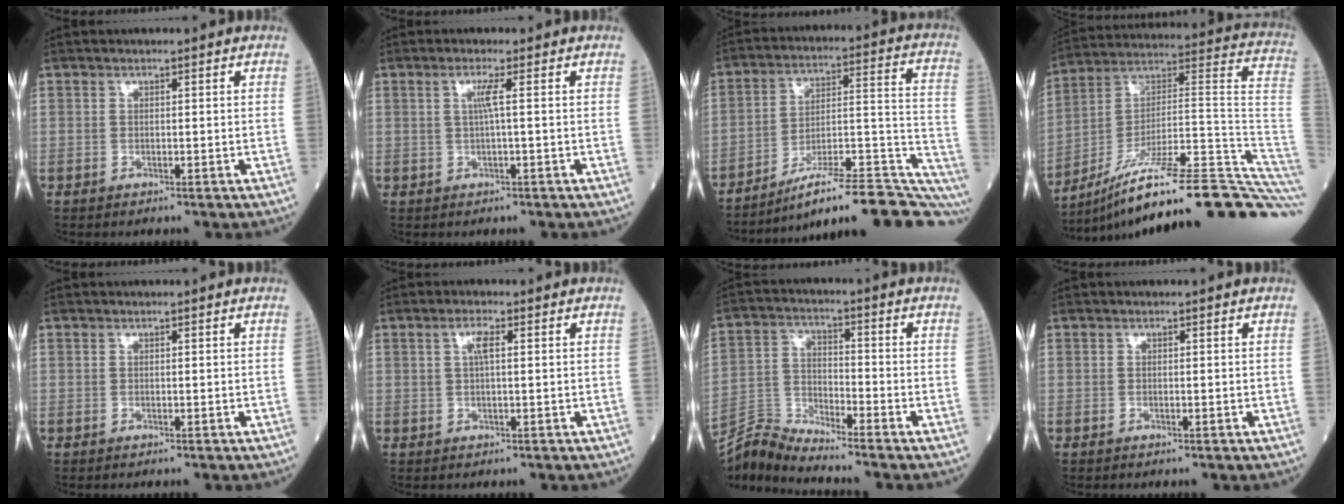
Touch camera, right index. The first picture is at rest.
{"total": 2.0, "force": [0.3, -0.5, 2.0], "torque": [-0.040, 0.001, 0.006]}
{"total": 24.4, "force": [-20.7, 2.2, 12.7], "torque": [-0.099, 0.026, -0.297]}
{"total": 29.8, "force": [-23.0, 1.0, 18.9], "torque": [-0.161, 0.024, -0.347]}
{"total": 0.0}
{"total": 2.2, "force": [0.6, 0.5, 2.0], "torque": [-0.041, 0.005, 0.011]}
{"total": 7.3, "force": [-7.0, -1.9, -0.1], "torque": [-0.013, 0.001, -0.138]}
{"total": 0.0}